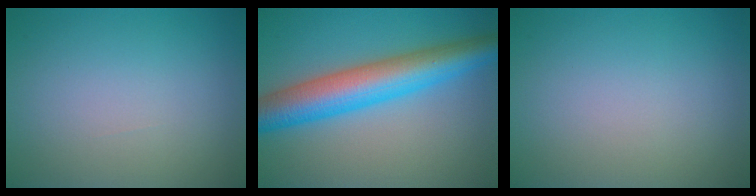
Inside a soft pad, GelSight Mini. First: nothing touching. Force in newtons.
{"total": 8.3, "press": 8.3, "slide": 0.2}
{"total": 0.0}